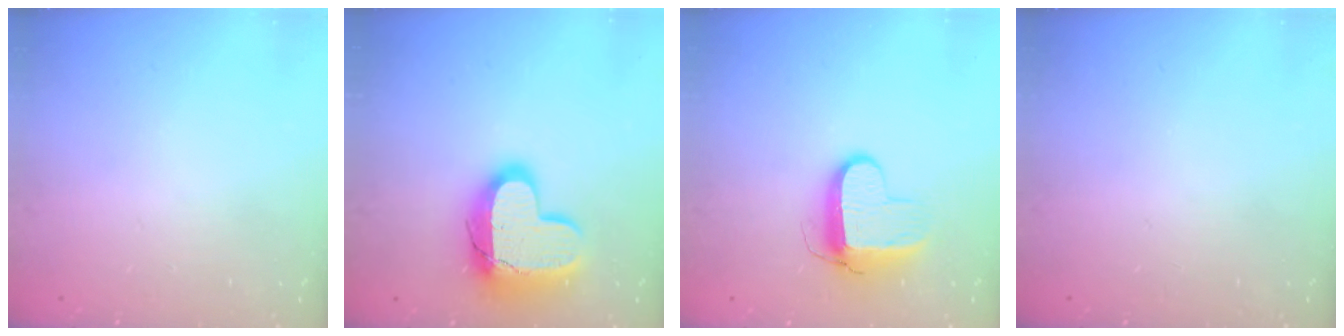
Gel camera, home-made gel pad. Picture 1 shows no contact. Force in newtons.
{"total": 15.8, "press": 15.7, "slide": 1.0}
{"total": 8.9, "press": 8.8, "slide": 1.0}
{"total": 0.0}